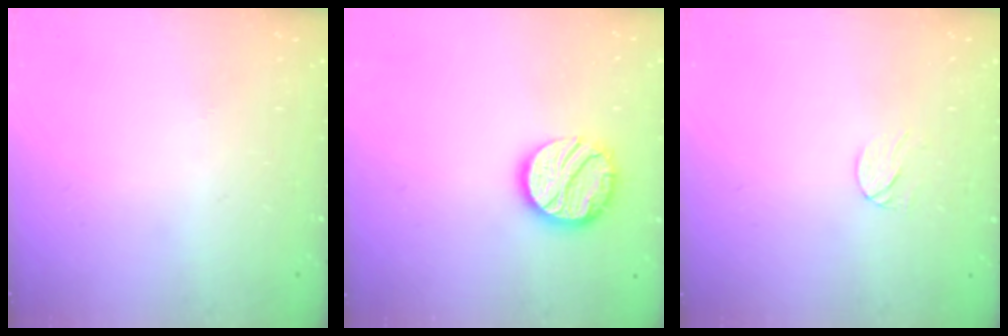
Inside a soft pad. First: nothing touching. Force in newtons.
{"total": 14.8, "press": 14.7, "slide": 1.2}
{"total": 5.1, "press": 5.1, "slide": 0.5}